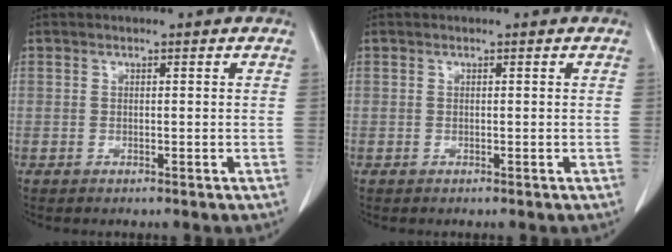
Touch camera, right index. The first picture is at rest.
{"total": 0.0}